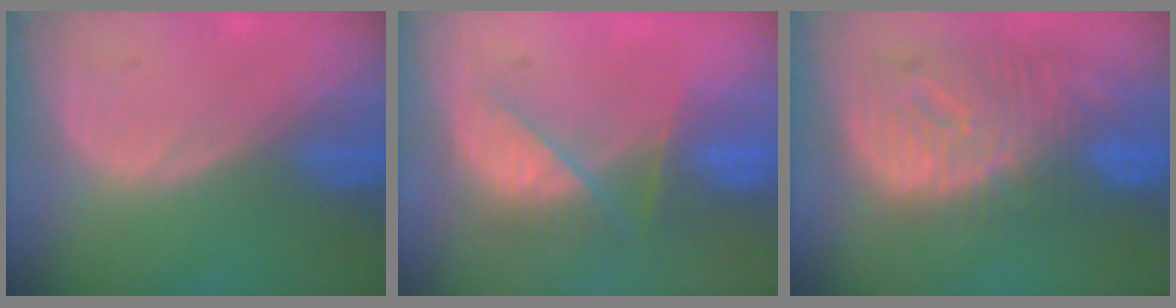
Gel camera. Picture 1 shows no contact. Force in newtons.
{"total": 6.9, "press": 6.9, "slide": 1.1}
{"total": 12.5, "press": 10.8, "slide": 6.4}